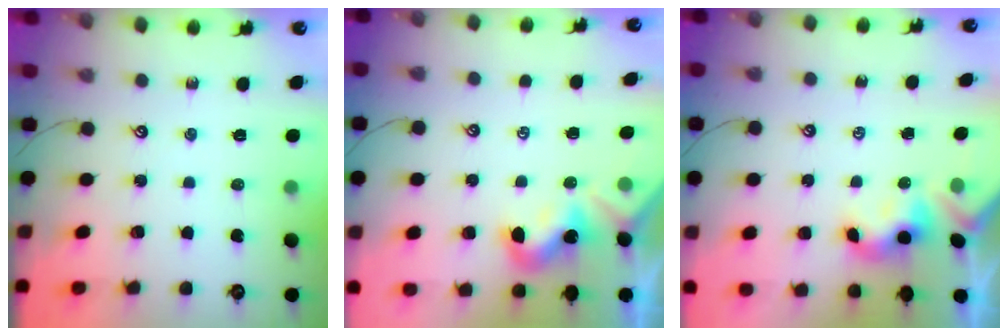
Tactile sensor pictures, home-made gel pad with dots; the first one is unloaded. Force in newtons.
{"total": 1.6, "press": 1.6, "slide": 0.3}
{"total": 3.6, "press": 3.5, "slide": 0.2}